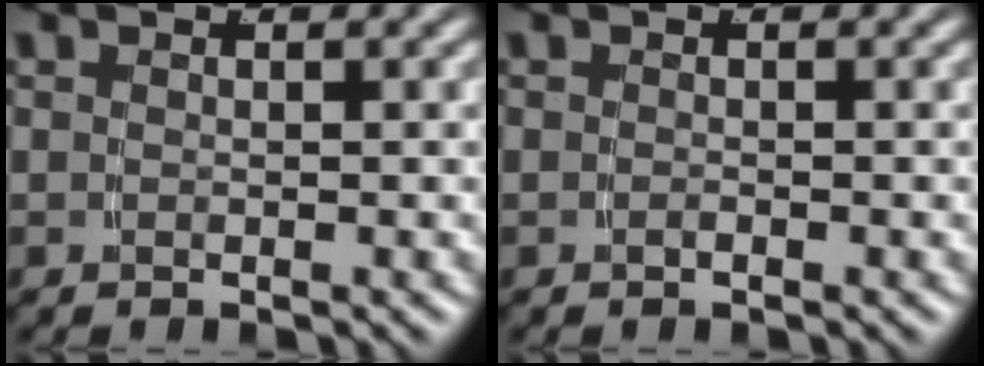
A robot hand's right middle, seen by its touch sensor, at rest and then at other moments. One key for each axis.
{"total": 0.5, "fx": -0.5, "fy": -0.2, "fz": 0.1, "tx": -0.006, "ty": -0.002, "tz": -0.007}